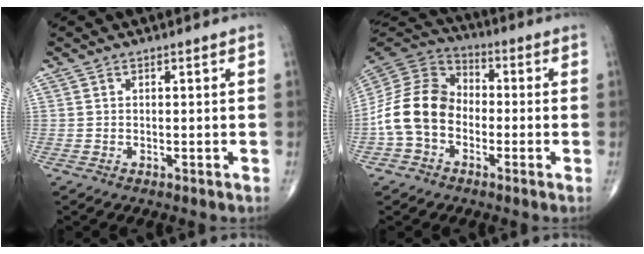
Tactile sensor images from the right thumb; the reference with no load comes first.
{"total": 13.6, "force": [-3.0, 10.2, 8.4], "torque": [-0.155, 0.042, -0.069]}